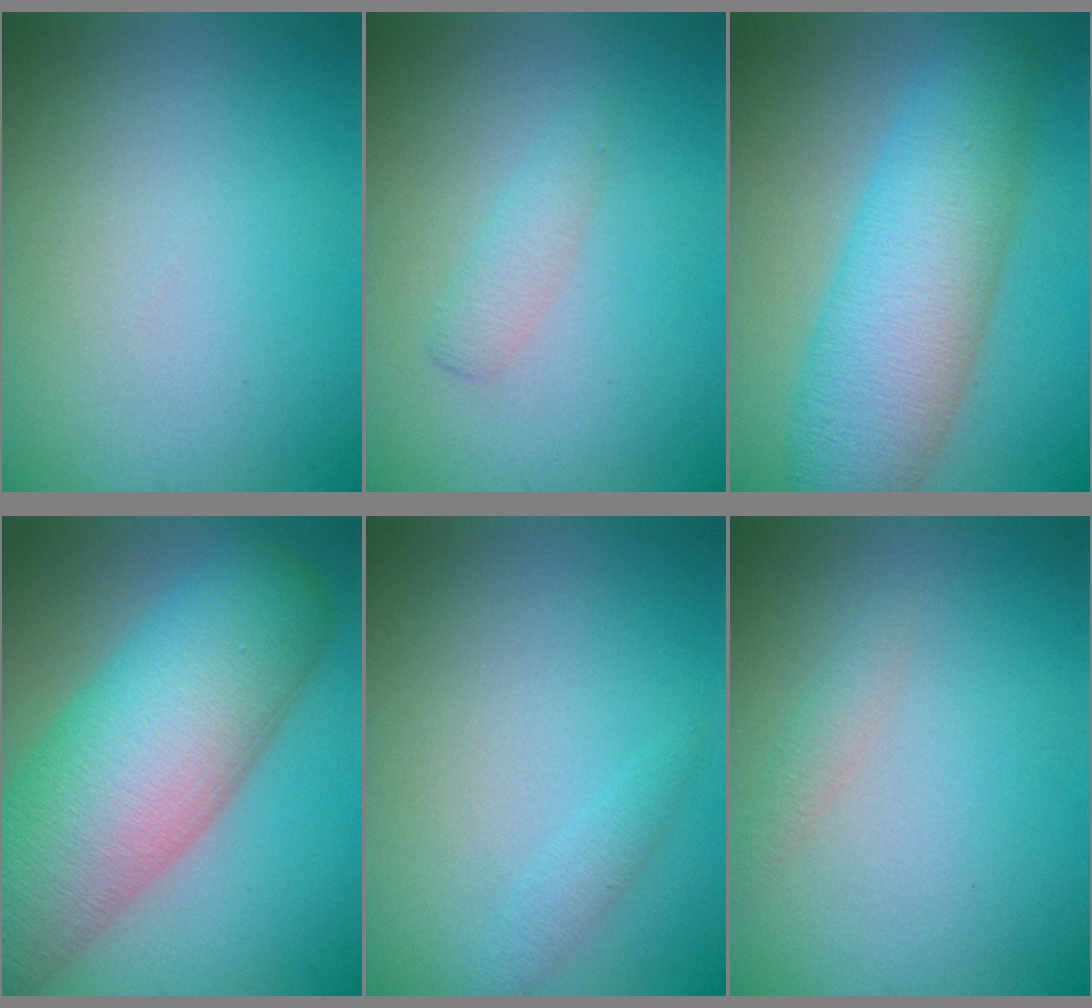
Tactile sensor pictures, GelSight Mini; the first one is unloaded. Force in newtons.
{"total": 1.5, "press": 1.5, "slide": 0.1}
{"total": 8.6, "press": 8.6, "slide": 0.1}
{"total": 13.9, "press": 13.9, "slide": 0.7}
{"total": 1.0, "press": 1.0, "slide": 0.1}
{"total": 1.1, "press": 1.1, "slide": 0.0}